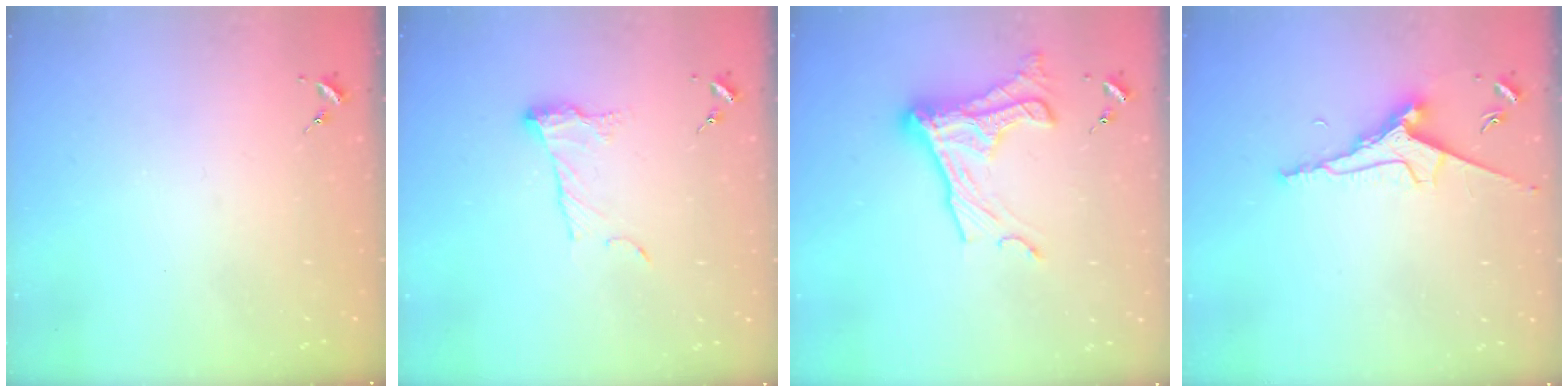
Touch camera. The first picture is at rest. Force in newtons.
{"total": 9.5, "press": 9.5, "slide": 0.3}
{"total": 16.7, "press": 16.6, "slide": 1.1}
{"total": 8.9, "press": 8.8, "slide": 1.0}